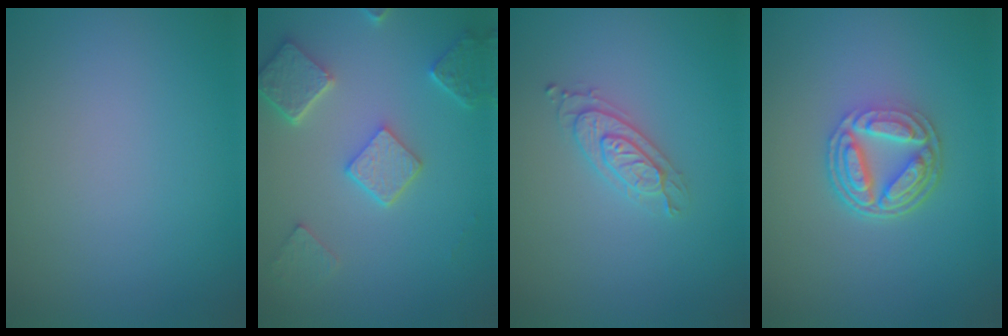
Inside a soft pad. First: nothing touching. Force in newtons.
{"total": 5.2, "press": 4.0, "slide": 3.2}
{"total": 2.4, "press": 2.2, "slide": 0.9}
{"total": 5.0, "press": 3.5, "slide": 3.5}